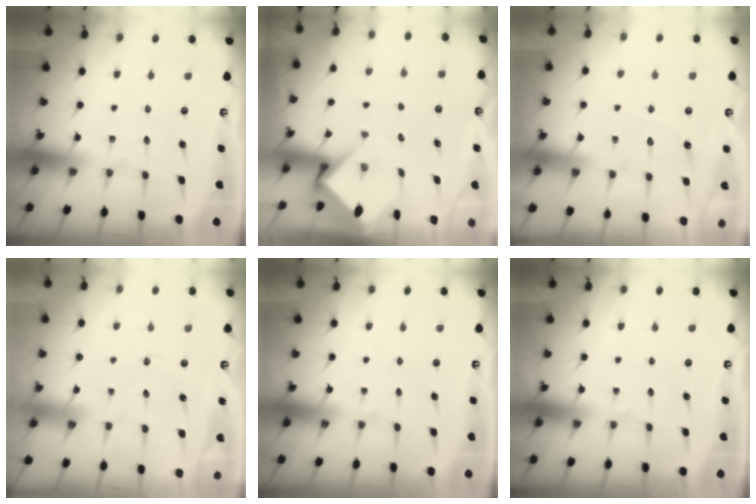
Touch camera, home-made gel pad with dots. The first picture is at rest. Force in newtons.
{"total": 5.8, "press": 5.7, "slide": 0.4}
{"total": 7.3, "press": 7.3, "slide": 0.5}
{"total": 2.2, "press": 2.2, "slide": 0.2}
{"total": 0.0}
{"total": 0.0}